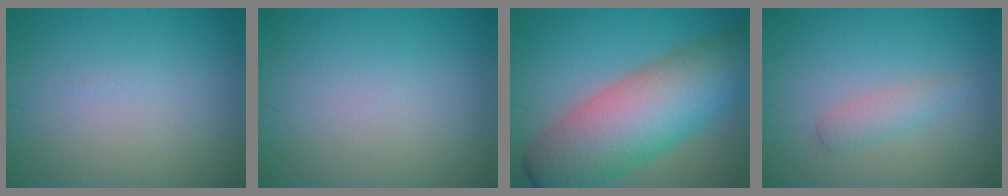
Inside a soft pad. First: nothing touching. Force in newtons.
{"total": 0.0}
{"total": 12.0, "press": 12.0, "slide": 0.5}
{"total": 1.7, "press": 1.7, "slide": 0.1}